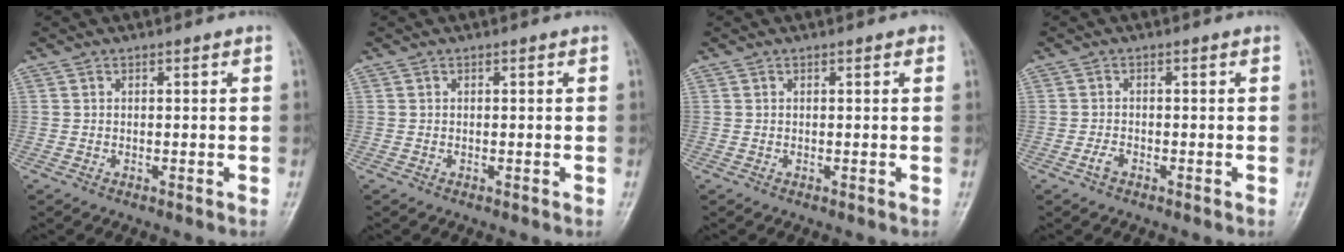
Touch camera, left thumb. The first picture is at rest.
{"total": 0.0}
{"total": 0.8, "force": [0.5, 0.3, 0.6], "torque": [-0.009, 0.001, 0.003]}
{"total": 1.4, "force": [-0.8, 0.7, 0.8], "torque": [-0.021, 0.004, -0.018]}